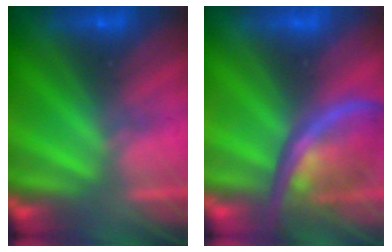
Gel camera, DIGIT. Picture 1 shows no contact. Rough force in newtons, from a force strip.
{"total": 2.7}